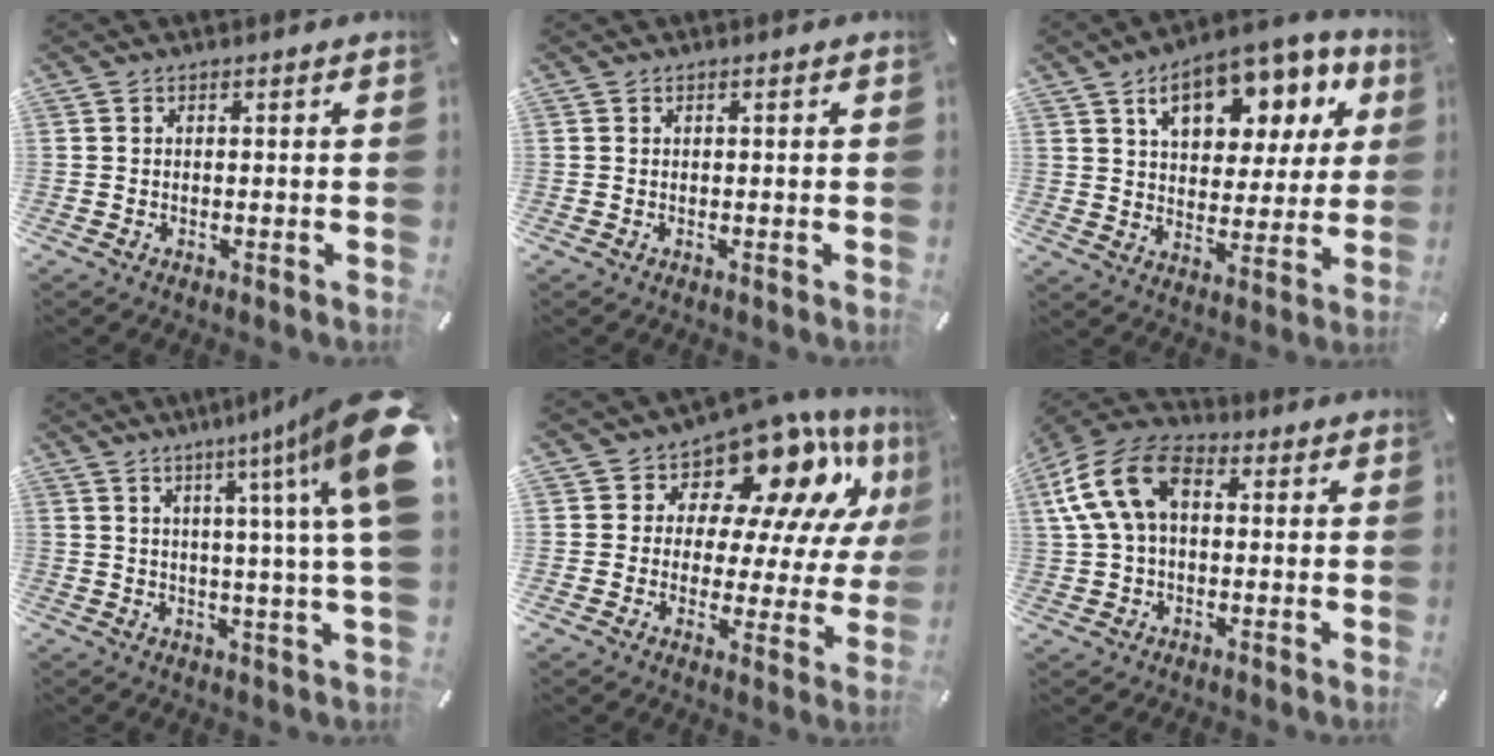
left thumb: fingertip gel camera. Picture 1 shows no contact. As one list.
[{"total": 0.0}, {"total": 15.6, "force": [8.5, 9.1, 9.4], "torque": [-0.143, -0.036, 0.146]}, {"total": 17.8, "force": [7.0, 0.8, 16.4], "torque": [-0.245, -0.051, 0.092]}, {"total": 13.9, "force": [10.9, 6.2, 6.2], "torque": [-0.103, -0.098, 0.180]}, {"total": 14.6, "force": [2.5, 10.1, 10.3], "torque": [-0.231, 0.011, 0.046]}]